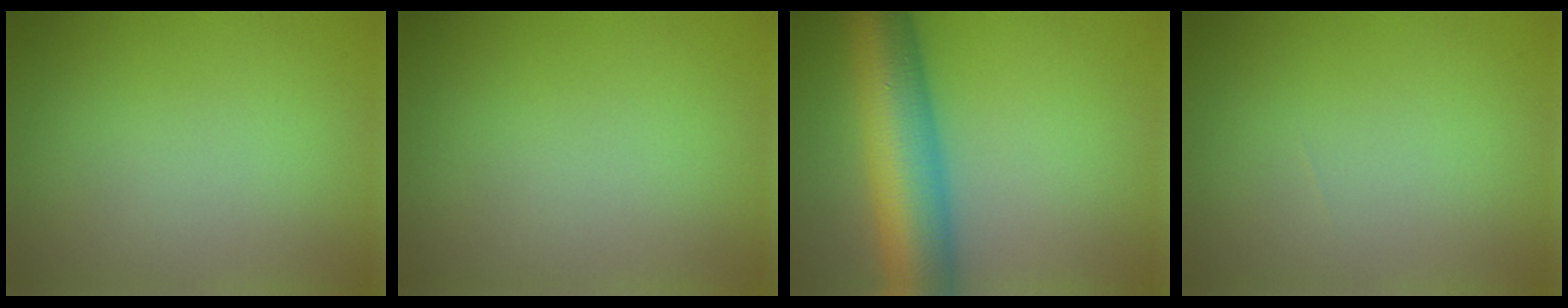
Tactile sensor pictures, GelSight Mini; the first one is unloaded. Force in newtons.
{"total": 0.0}
{"total": 11.0, "press": 11.0, "slide": 0.3}
{"total": 0.0}